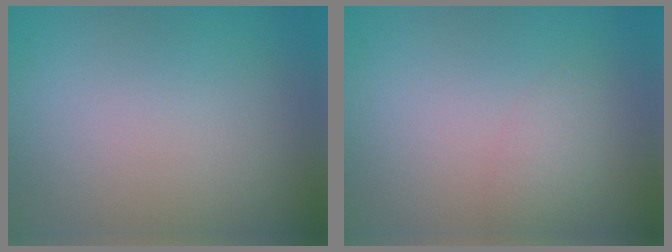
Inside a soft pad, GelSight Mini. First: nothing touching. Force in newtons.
{"total": 1.7, "press": 1.7, "slide": 0.0}